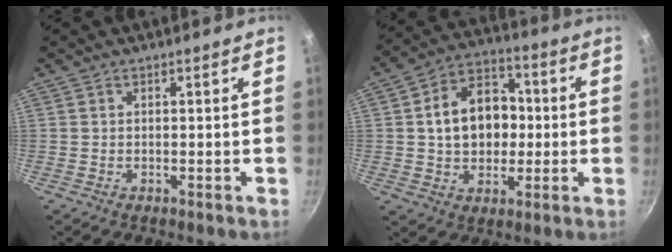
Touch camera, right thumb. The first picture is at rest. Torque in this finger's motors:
{"motor_torque": [-0.35, 0.64, 0.51, -0.26, 0.09]}